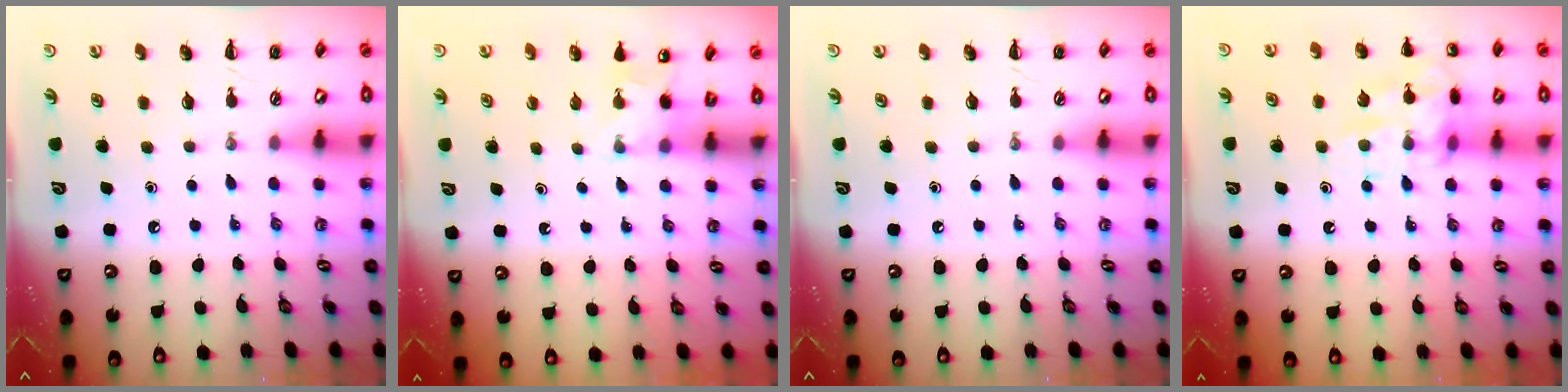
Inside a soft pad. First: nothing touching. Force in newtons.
{"total": 2.0, "press": 1.9, "slide": 0.6}
{"total": 0.0}
{"total": 13.4, "press": 13.4, "slide": 0.3}